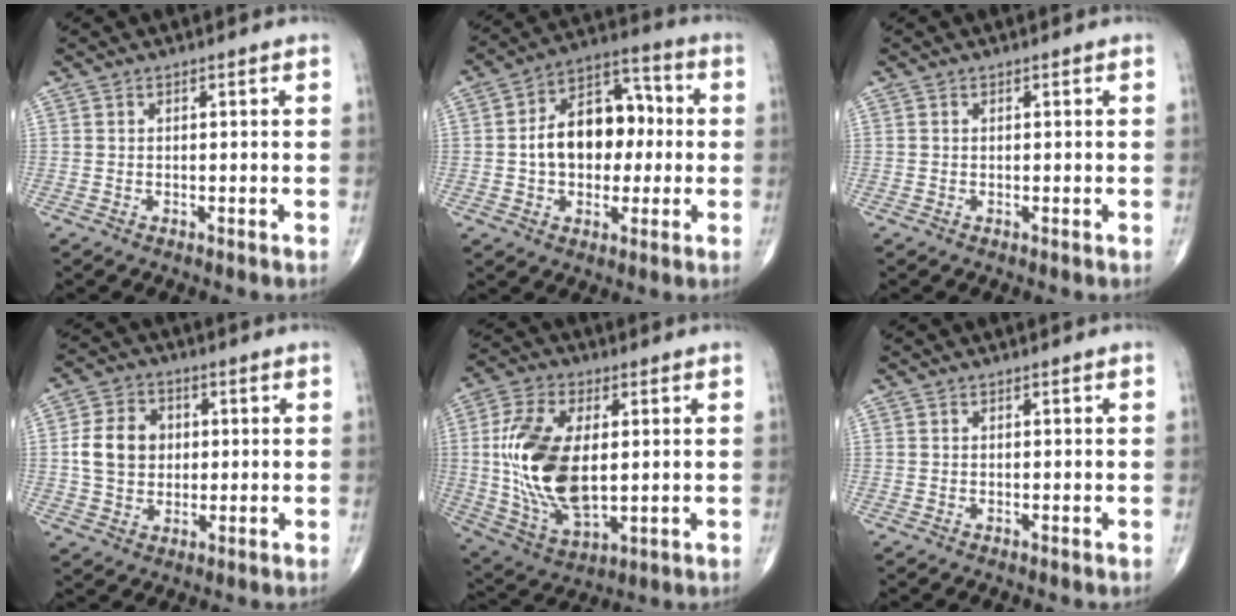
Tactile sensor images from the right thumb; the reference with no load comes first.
{"total": 15.0, "force": [-0.1, 10.2, 11.0], "torque": [-0.135, 0.040, -0.005]}
{"total": 0.0}
{"total": 9.2, "force": [0.9, 7.5, 5.3], "torque": [-0.073, 0.006, 0.014]}
{"total": 18.9, "force": [1.4, 10.2, 15.9], "torque": [-0.316, -0.011, 0.035]}
{"total": 0.0}